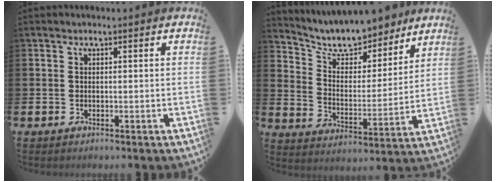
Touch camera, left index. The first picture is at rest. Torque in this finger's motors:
{"motor_torque": [1.18, -0.96, 0.14, 0.15]}